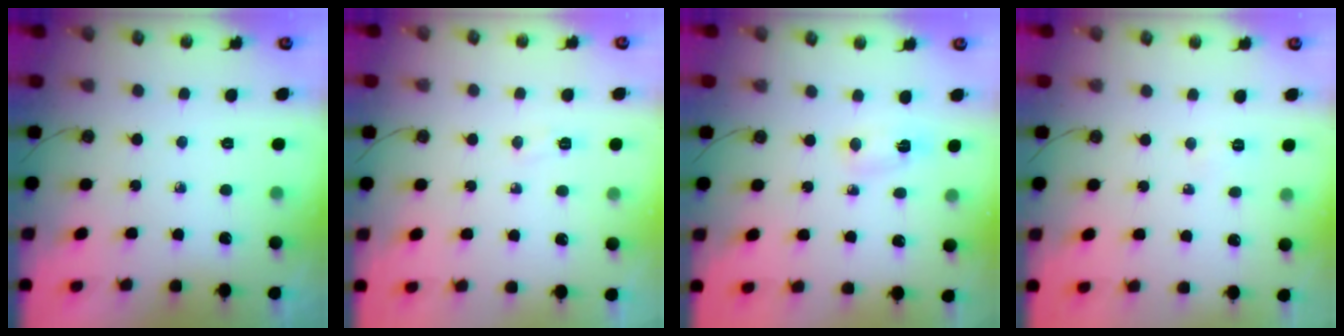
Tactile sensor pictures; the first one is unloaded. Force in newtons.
{"total": 3.9, "press": 3.9, "slide": 0.6}
{"total": 2.9, "press": 1.6, "slide": 2.4}
{"total": 4.7, "press": 2.4, "slide": 4.0}